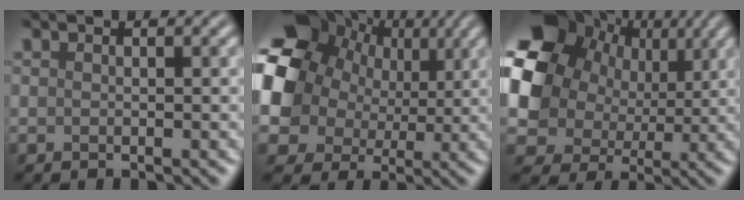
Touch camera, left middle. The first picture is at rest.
{"total": 13.2, "force": [2.9, 11.5, 5.7], "torque": [-0.166, 0.013, 0.056]}
{"total": 11.6, "force": [2.8, 9.9, 5.4], "torque": [-0.137, 0.006, 0.052]}